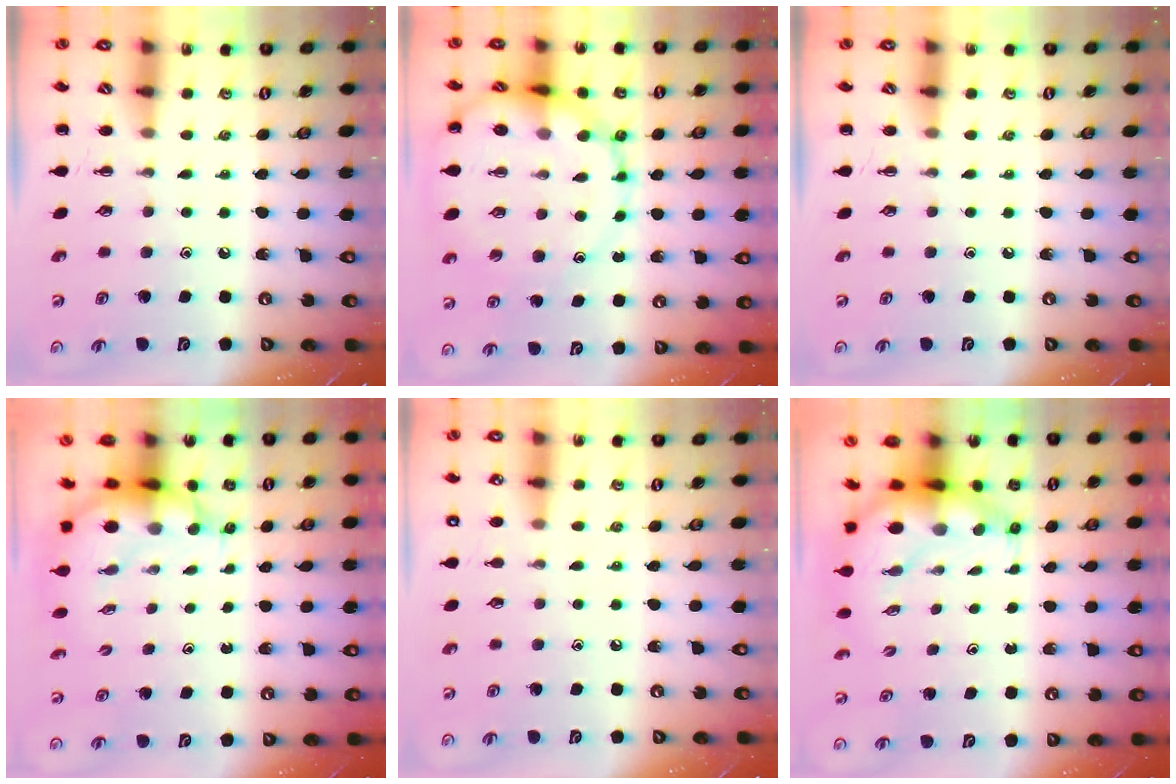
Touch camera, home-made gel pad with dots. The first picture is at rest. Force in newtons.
{"total": 15.7, "press": 15.5, "slide": 2.5}
{"total": 0.0}
{"total": 5.9, "press": 5.8, "slide": 1.1}
{"total": 7.0, "press": 6.8, "slide": 1.8}
{"total": 8.3, "press": 8.0, "slide": 2.1}